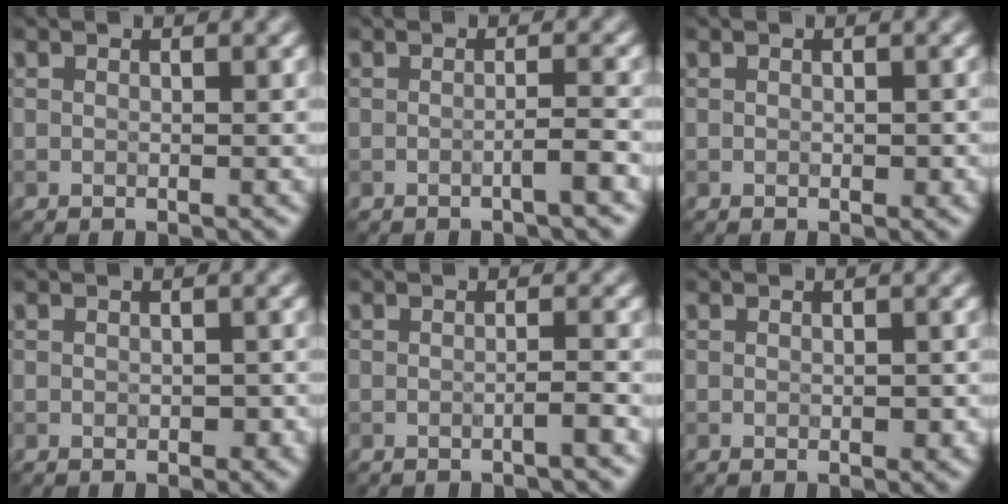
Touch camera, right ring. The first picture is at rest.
{"total": 1.7, "force": [-0.7, 0.2, 1.5], "torque": [-0.020, 0.002, -0.018]}
{"total": 0.6, "force": [-0.1, 0.5, 0.4], "torque": [-0.004, -0.002, 0.000]}
{"total": 1.1, "force": [-0.2, 0.8, 0.7], "torque": [-0.009, -0.005, -0.003]}
{"total": 1.2, "force": [-0.6, 0.2, 1.0], "torque": [-0.012, 0.002, -0.016]}
{"total": 1.1, "force": [-0.1, 0.6, 0.9], "torque": [-0.011, -0.002, 0.000]}